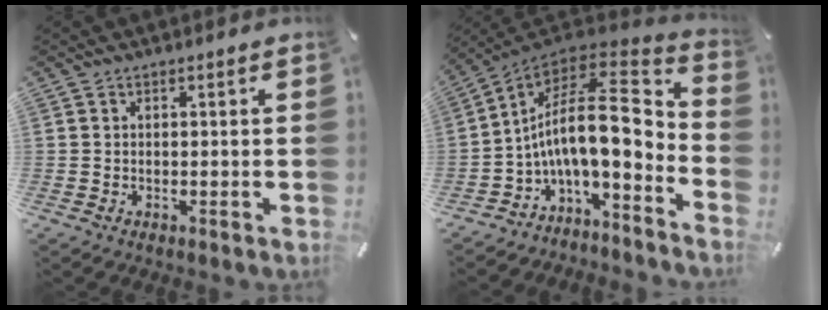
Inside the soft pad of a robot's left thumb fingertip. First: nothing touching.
{"total": 19.0, "force": [0.9, 8.7, 16.9], "torque": [-0.298, -0.041, 0.012]}